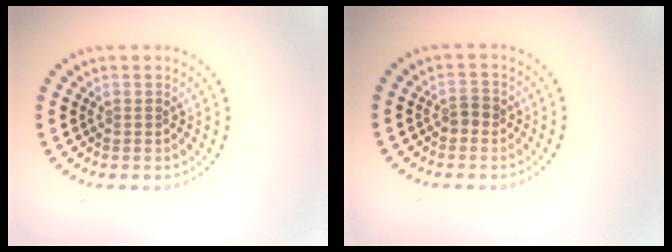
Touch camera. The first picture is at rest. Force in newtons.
{"total": 1.1, "press": 1.1, "slide": 0.2}